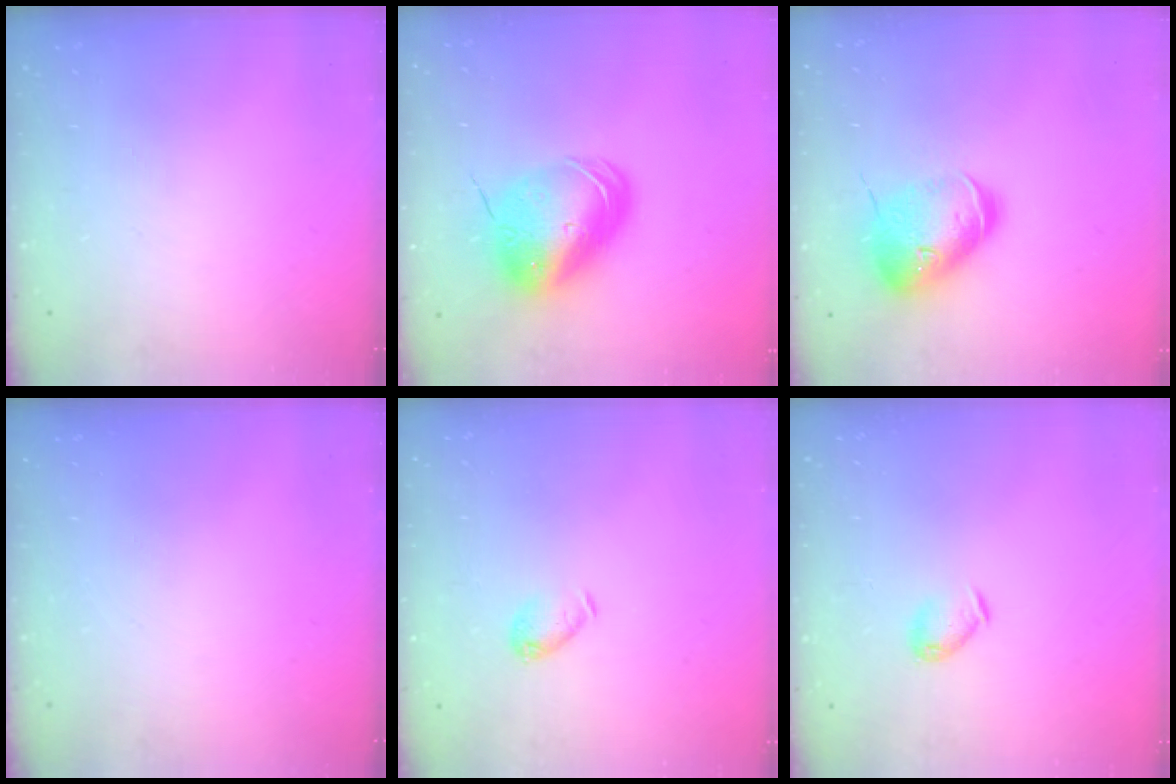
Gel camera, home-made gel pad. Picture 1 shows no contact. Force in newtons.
{"total": 13.3, "press": 13.1, "slide": 2.6}
{"total": 17.2, "press": 17.1, "slide": 2.4}
{"total": 0.0}
{"total": 6.1, "press": 6.1, "slide": 0.5}
{"total": 6.0, "press": 5.9, "slide": 1.1}